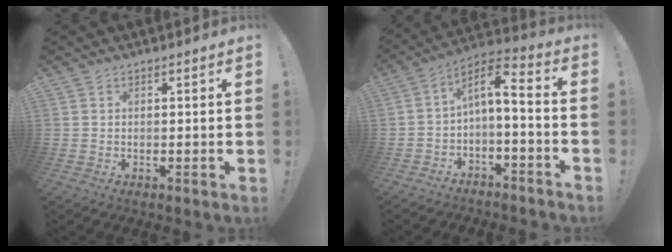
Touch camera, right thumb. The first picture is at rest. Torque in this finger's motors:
{"motor_torque": [0.15, 0.15, 0.34, -0.34, 0.16]}